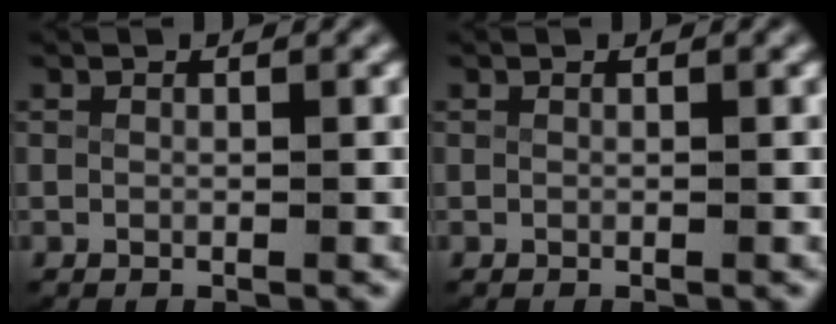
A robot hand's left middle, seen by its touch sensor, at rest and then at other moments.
{"total": 0.0}